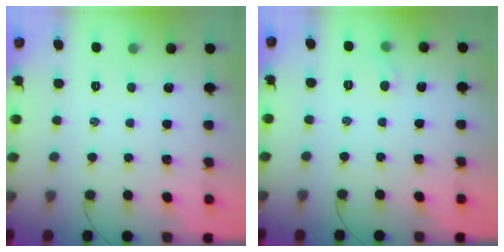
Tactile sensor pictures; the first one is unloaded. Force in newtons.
{"total": 2.9, "press": 2.8, "slide": 1.0}